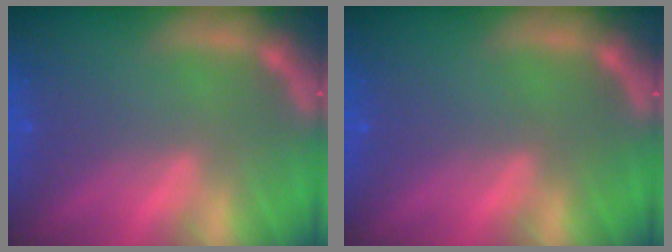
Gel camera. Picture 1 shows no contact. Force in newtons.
{"total": 0.0}